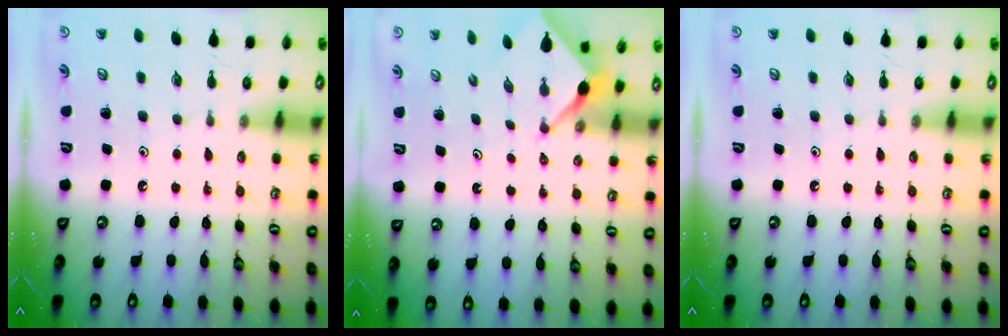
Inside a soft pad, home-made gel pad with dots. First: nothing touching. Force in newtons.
{"total": 2.4, "press": 2.4, "slide": 0.3}
{"total": 0.0}